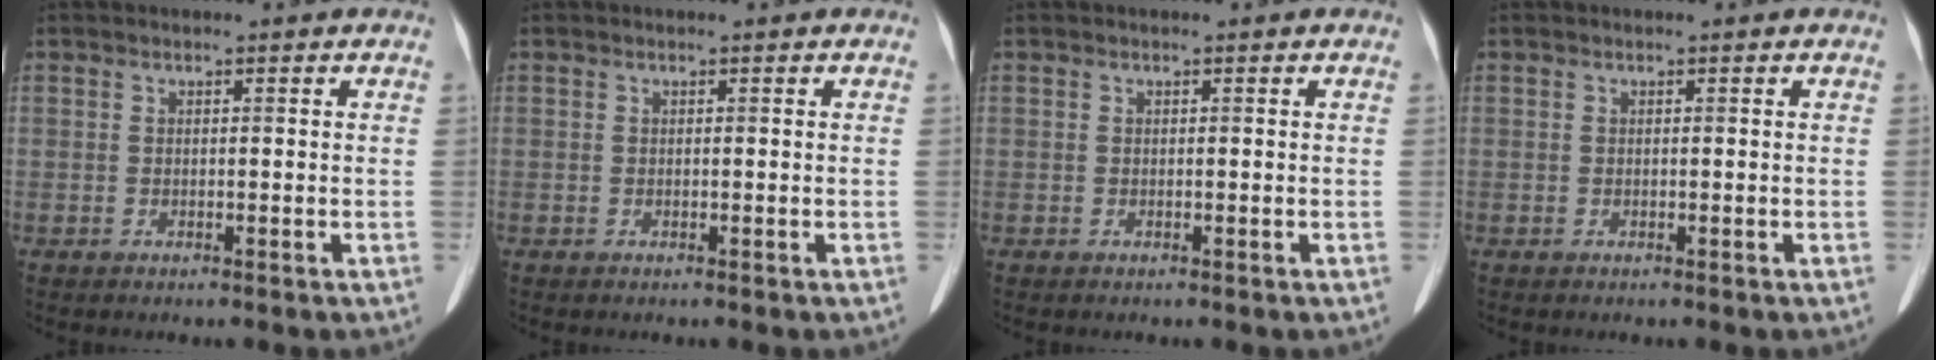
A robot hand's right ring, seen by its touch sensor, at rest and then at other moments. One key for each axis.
{"total": 0.0}
{"total": 0.0}
{"total": 0.0}